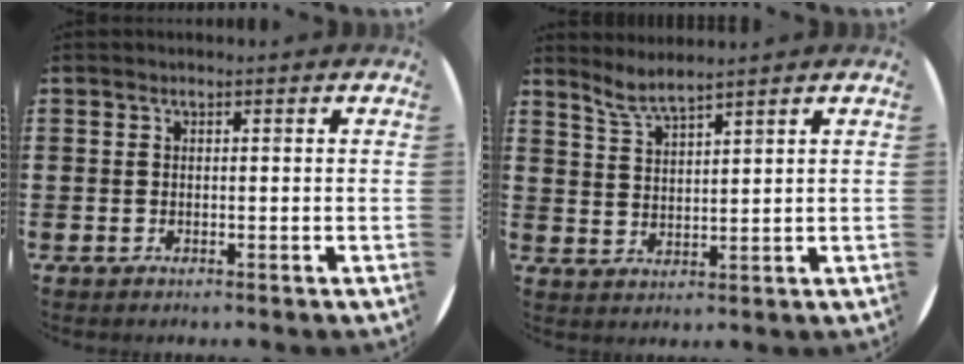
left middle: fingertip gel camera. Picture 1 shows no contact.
{"total": 3.8, "force": [3.7, -0.1, 1.2], "torque": [-0.033, -0.009, 0.066]}